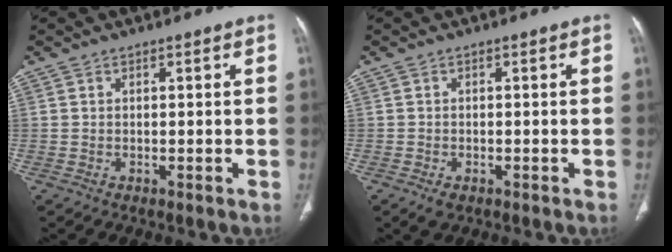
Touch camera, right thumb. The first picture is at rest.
{"total": 2.1, "force": [-1.1, 1.2, 1.3], "torque": [-0.025, 0.000, -0.013]}